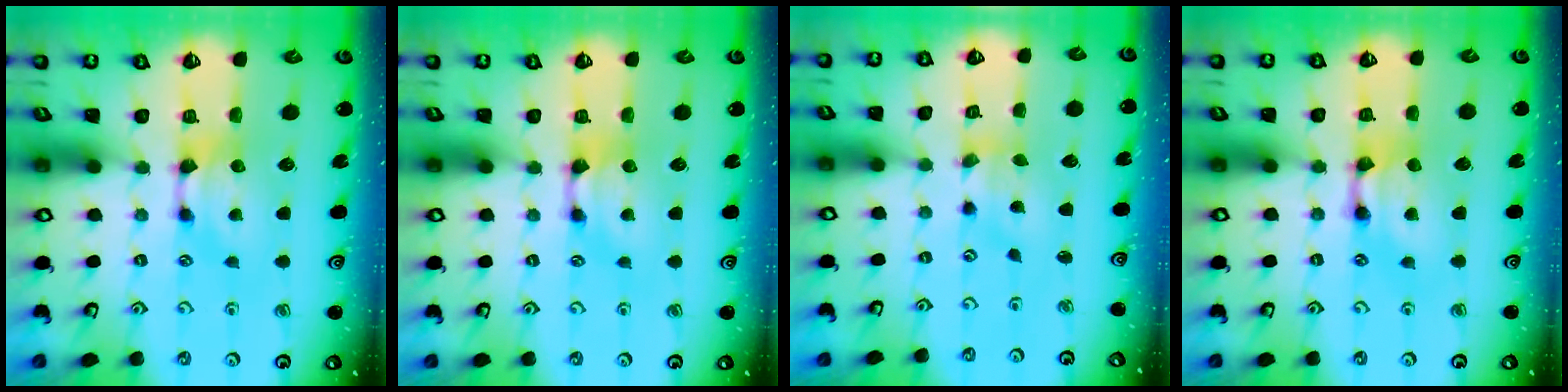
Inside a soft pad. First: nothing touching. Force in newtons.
{"total": 0.6, "press": 0.1, "slide": 0.6}
{"total": 1.7, "press": 1.0, "slide": 1.3}
{"total": 2.5, "press": 2.5, "slide": 0.1}